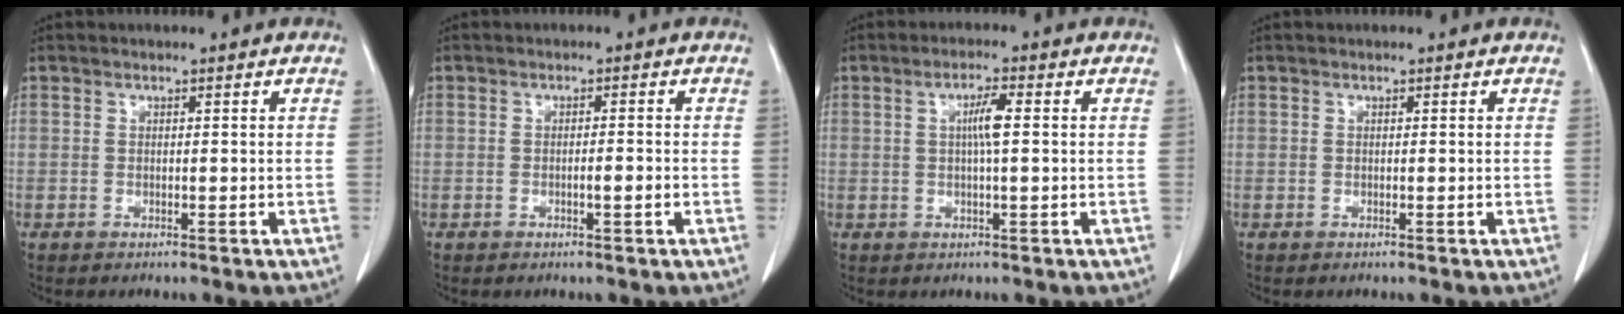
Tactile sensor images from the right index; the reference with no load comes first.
{"total": 1.6, "force": [-0.7, 0.0, 1.5], "torque": [-0.023, 0.000, -0.012]}
{"total": 3.5, "force": [0.5, 0.2, 3.5], "torque": [-0.064, 0.003, 0.008]}
{"total": 0.0}